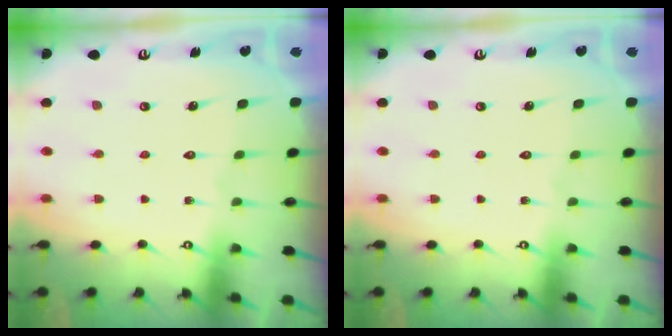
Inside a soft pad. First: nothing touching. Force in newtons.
{"total": 0.0}